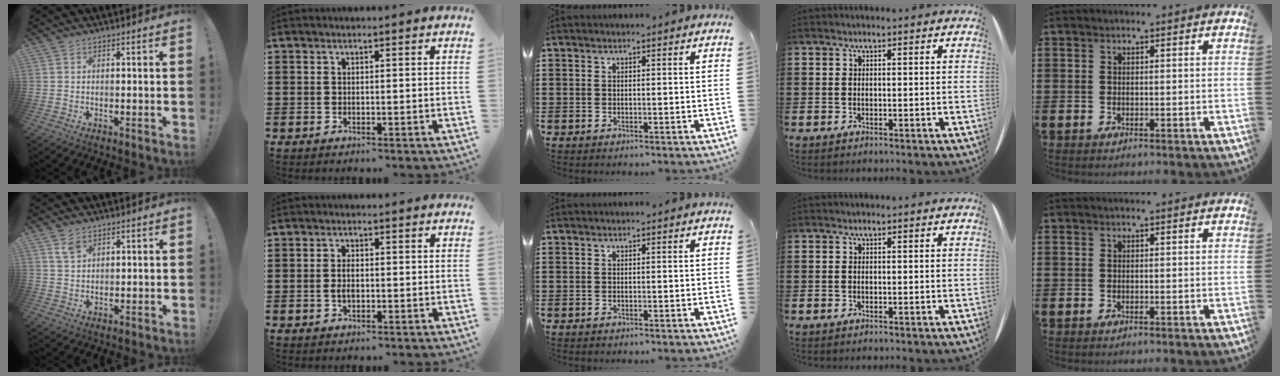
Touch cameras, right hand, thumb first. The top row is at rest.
{"thumb": {"total": 3.7, "force": [2.5, 2.0, 2.0], "torque": [-0.029, -0.011, 0.046]}, "index": {"total": 2.2, "force": [-0.3, 1.2, 1.9], "torque": [-0.037, 0.002, -0.005]}}